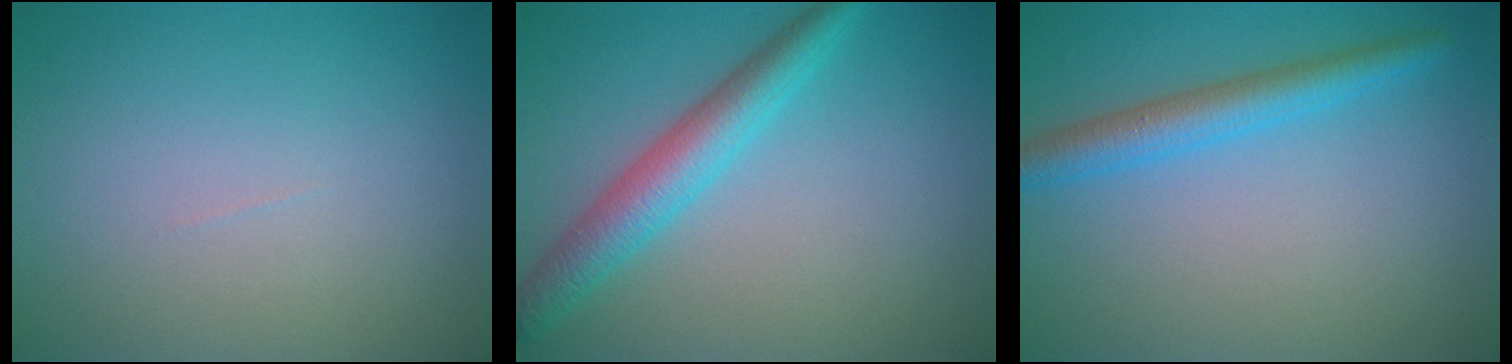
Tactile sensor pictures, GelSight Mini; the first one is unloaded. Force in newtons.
{"total": 4.4, "press": 4.3, "slide": 0.1}
{"total": 3.4, "press": 3.4, "slide": 0.1}